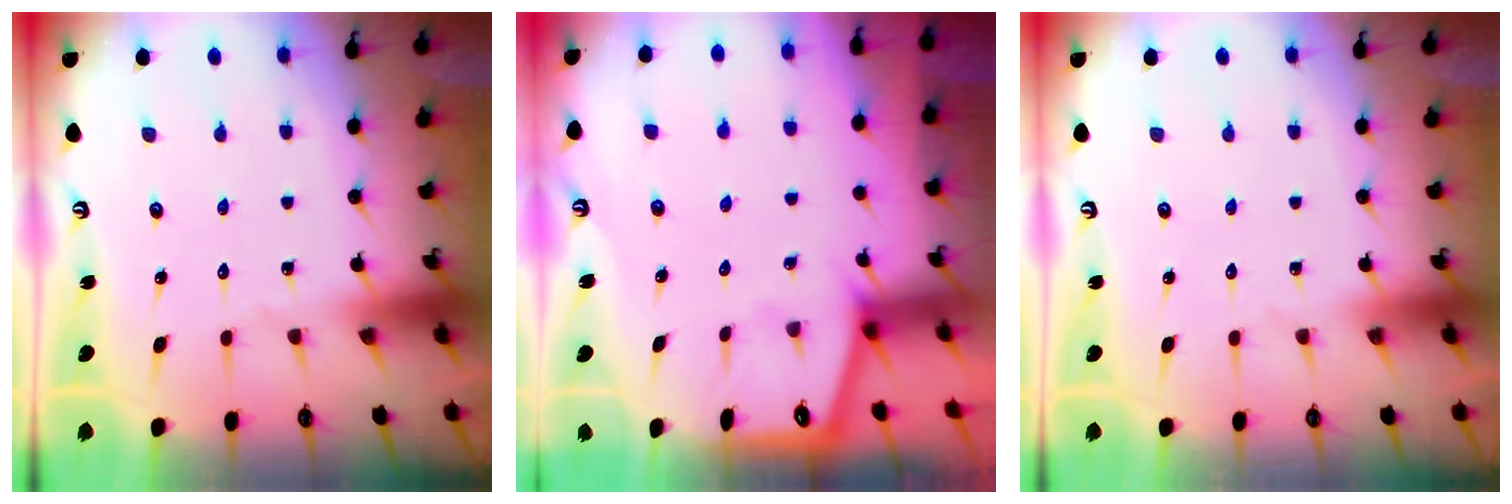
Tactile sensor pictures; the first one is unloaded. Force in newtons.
{"total": 1.3, "press": 1.2, "slide": 0.2}
{"total": 0.0}